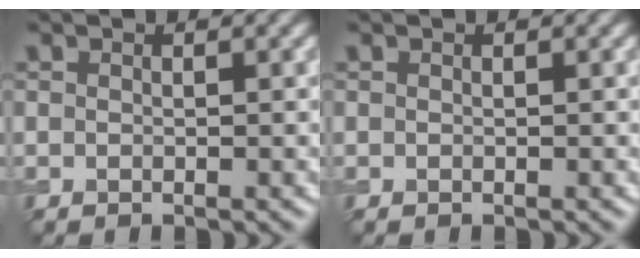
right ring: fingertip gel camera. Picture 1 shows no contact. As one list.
[{"total": 0.0}]